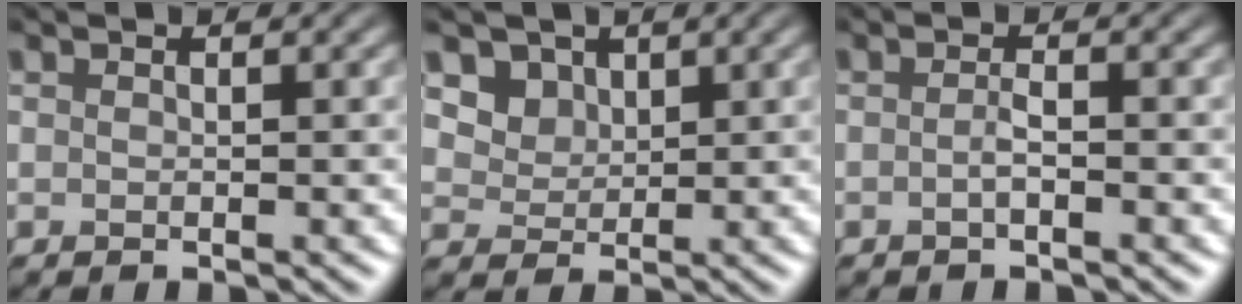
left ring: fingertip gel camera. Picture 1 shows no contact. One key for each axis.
{"total": 3.4, "fx": 2.0, "fy": 2.5, "fz": 1.3, "tx": -0.043, "ty": -0.011, "tz": 0.050}
{"total": 1.1, "fx": -0.4, "fy": 0.1, "fz": 1.0, "tx": -0.019, "ty": 0.002, "tz": -0.008}